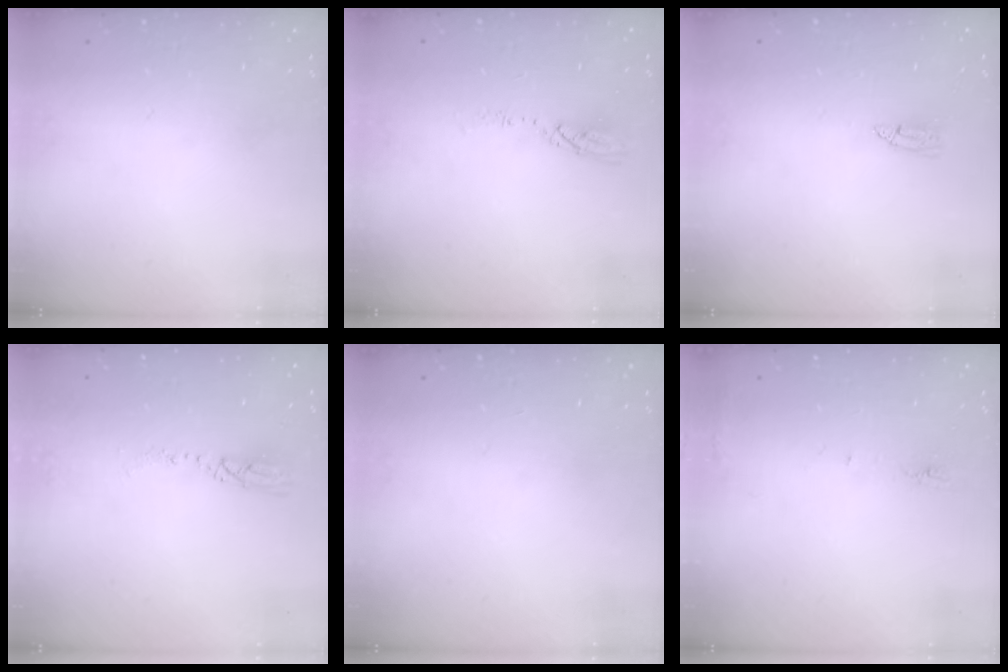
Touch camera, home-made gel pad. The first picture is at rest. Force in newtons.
{"total": 3.7, "press": 3.7, "slide": 0.2}
{"total": 4.8, "press": 4.3, "slide": 2.0}
{"total": 3.5, "press": 3.4, "slide": 0.7}
{"total": 0.0}
{"total": 4.9, "press": 4.8, "slide": 0.7}